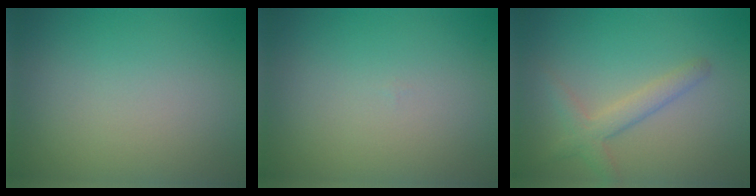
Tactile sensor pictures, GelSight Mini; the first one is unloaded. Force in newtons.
{"total": 0.0}
{"total": 2.6, "press": 2.5, "slide": 0.1}